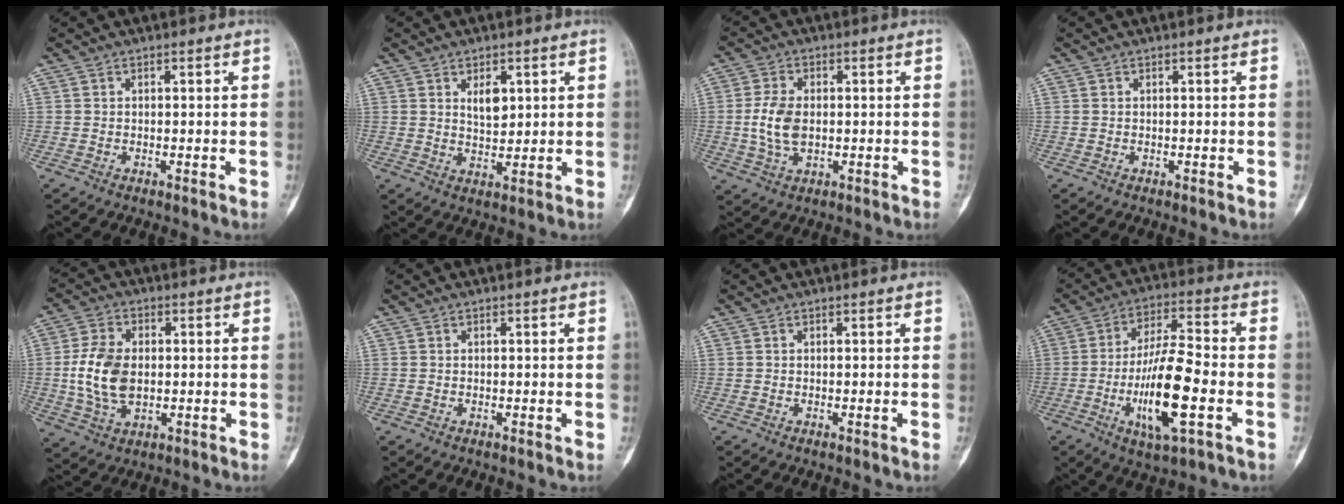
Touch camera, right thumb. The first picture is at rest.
{"total": 4.4, "force": [1.8, 2.4, 3.3], "torque": [-0.041, -0.014, 0.033]}
{"total": 7.3, "force": [-0.2, 4.5, 5.8], "torque": [-0.116, 0.000, -0.003]}
{"total": 0.0}
{"total": 11.0, "force": [-0.2, 7.1, 8.4], "torque": [-0.156, 0.002, -0.001]}
{"total": 0.0}
{"total": 0.0}
{"total": 15.1, "force": [-4.1, 4.1, 13.9], "torque": [-0.256, 0.015, -0.071]}